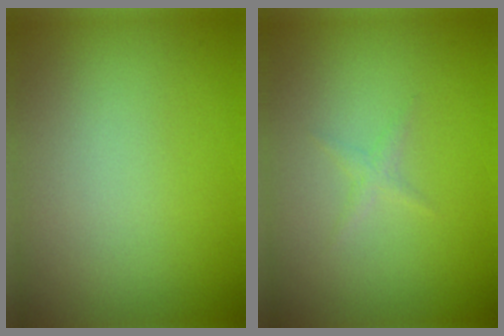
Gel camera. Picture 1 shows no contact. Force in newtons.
{"total": 0.7, "press": 0.7, "slide": 0.0}